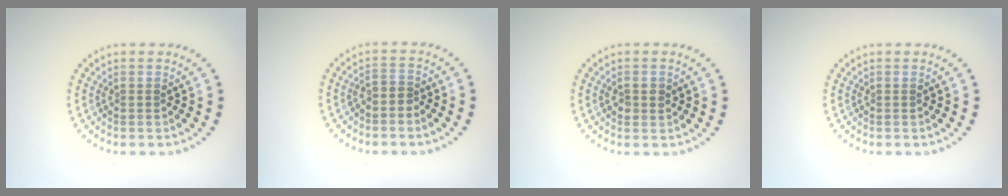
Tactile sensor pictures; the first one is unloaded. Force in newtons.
{"total": 1.0, "press": 0.6, "slide": 0.8}
{"total": 1.5, "press": 1.5, "slide": 0.2}
{"total": 0.0}